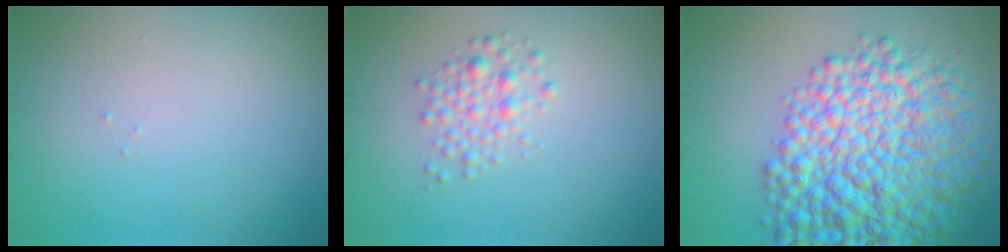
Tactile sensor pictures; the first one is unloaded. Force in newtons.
{"total": 2.1, "press": 2.1, "slide": 0.1}
{"total": 12.3, "press": 12.2, "slide": 0.4}